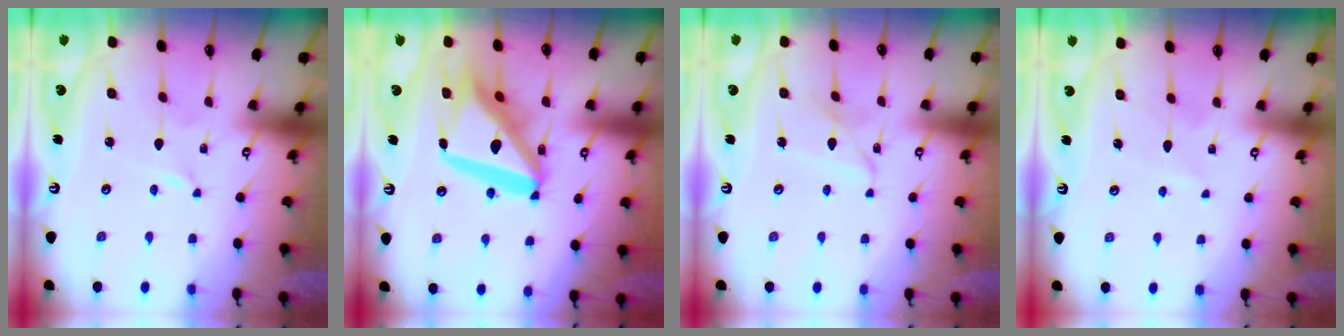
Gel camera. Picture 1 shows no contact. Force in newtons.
{"total": 20.2, "press": 20.1, "slide": 2.6}
{"total": 6.8, "press": 6.8, "slide": 0.5}
{"total": 4.3, "press": 4.2, "slide": 0.4}